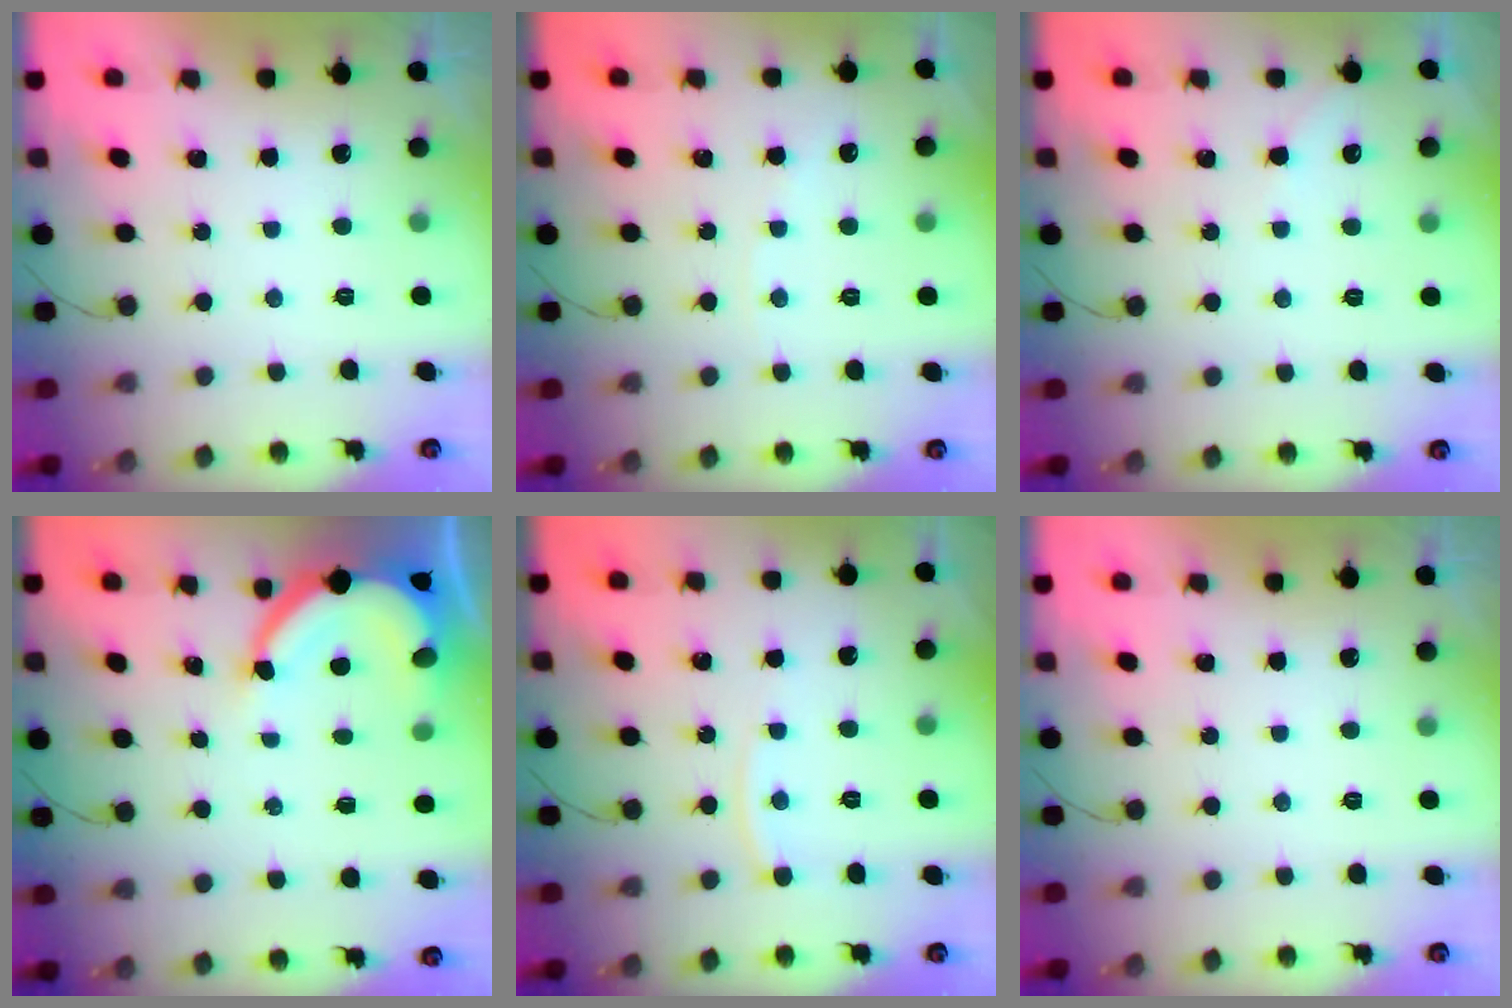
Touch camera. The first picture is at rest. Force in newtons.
{"total": 2.7, "press": 2.7, "slide": 0.5}
{"total": 2.2, "press": 2.2, "slide": 0.3}
{"total": 8.0, "press": 8.0, "slide": 0.7}
{"total": 3.4, "press": 3.3, "slide": 0.4}
{"total": 0.0}